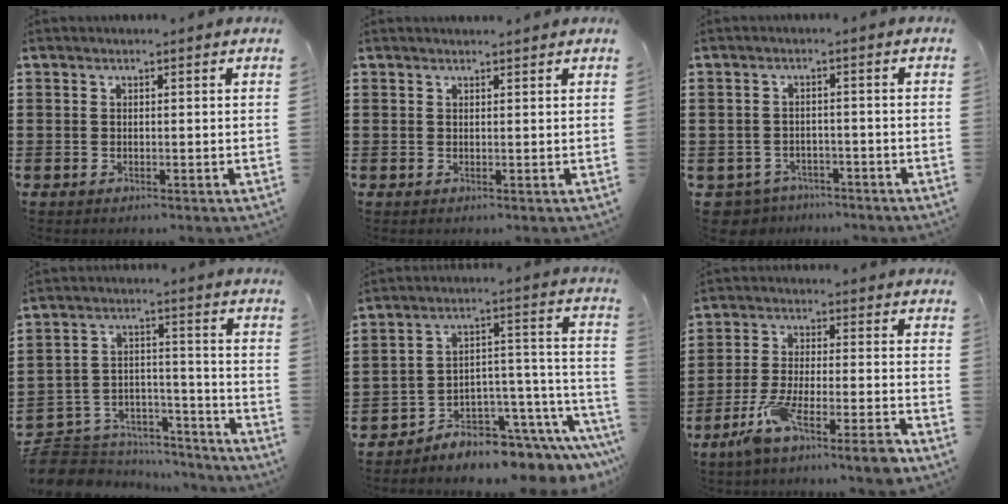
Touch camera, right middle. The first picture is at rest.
{"total": 0.7, "force": [0.7, 0.0, 0.0], "torque": [-0.001, -0.002, 0.014]}
{"total": 3.0, "force": [-2.8, 0.9, -0.2], "torque": [-0.015, -0.002, -0.066]}
{"total": 5.6, "force": [-5.0, 2.6, -0.3], "torque": [-0.012, 0.006, -0.104]}
{"total": 5.5, "force": [-4.8, 2.2, 1.3], "torque": [-0.028, -0.008, -0.090]}
{"total": 8.3, "force": [-6.1, 0.7, 5.6], "torque": [-0.104, -0.002, -0.114]}